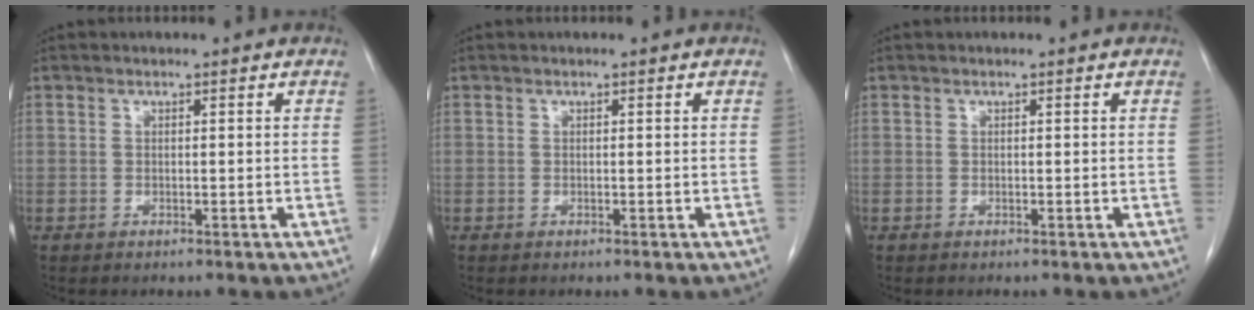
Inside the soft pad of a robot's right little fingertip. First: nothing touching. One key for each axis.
{"total": 0.0}
{"total": 0.0}